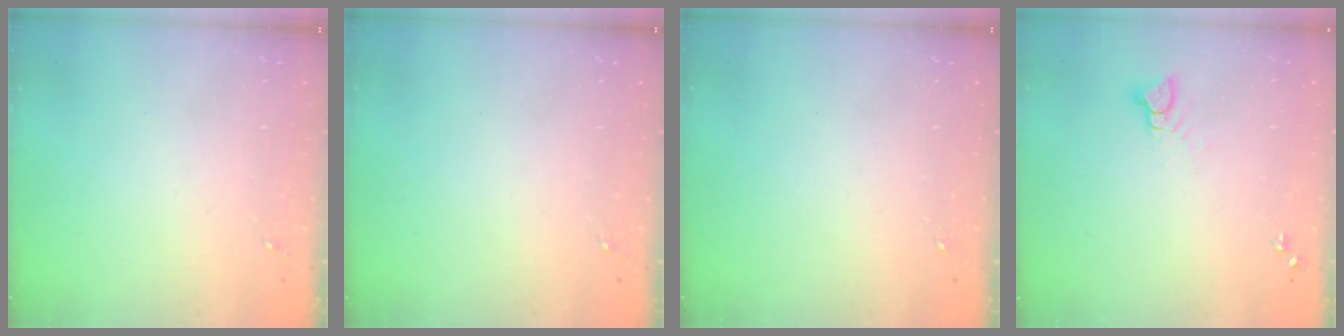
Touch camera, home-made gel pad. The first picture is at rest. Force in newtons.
{"total": 0.0}
{"total": 0.0}
{"total": 3.7, "press": 3.7, "slide": 0.3}